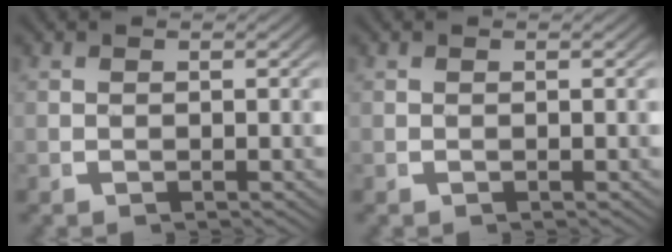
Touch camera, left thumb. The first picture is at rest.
{"total": 0.0}